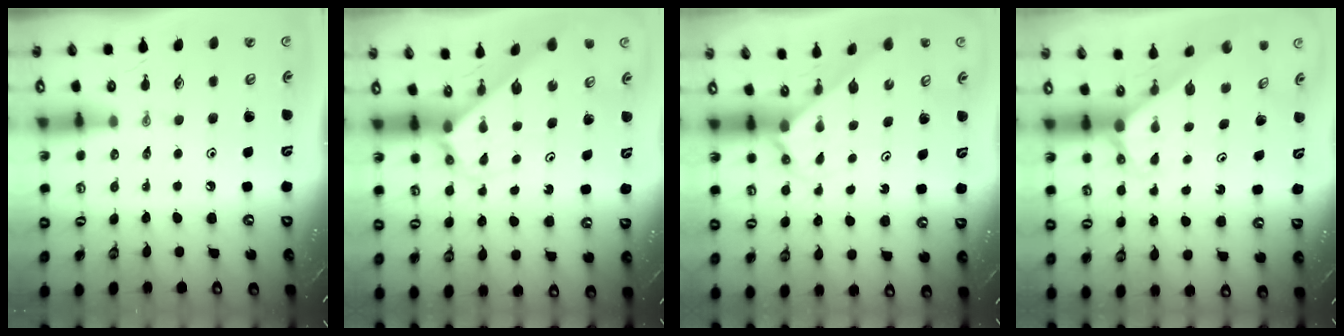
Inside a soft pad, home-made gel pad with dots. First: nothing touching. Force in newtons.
{"total": 2.7, "press": 2.7, "slide": 0.2}
{"total": 2.7, "press": 2.7, "slide": 0.2}
{"total": 2.8, "press": 2.8, "slide": 0.2}